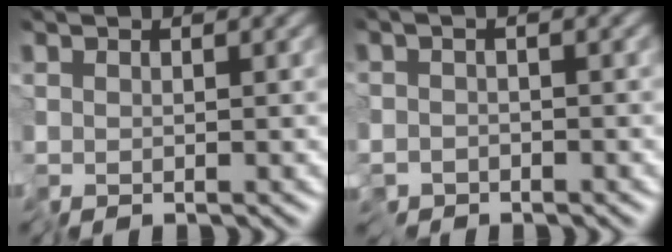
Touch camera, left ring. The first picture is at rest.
{"total": 2.4, "force": [-0.9, 1.2, 1.9], "torque": [-0.036, -0.007, -0.021]}